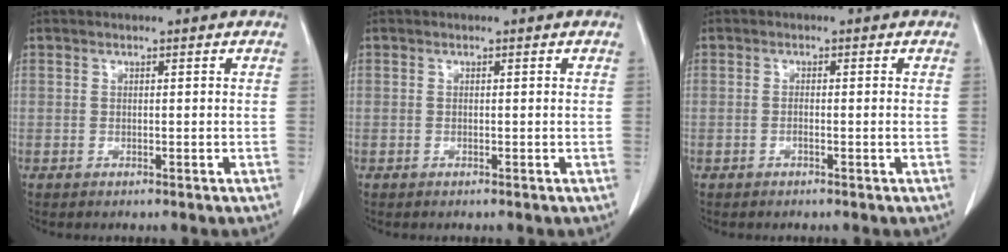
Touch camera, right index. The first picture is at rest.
{"total": 0.0}
{"total": 1.0, "force": [-0.4, -0.1, 1.0], "torque": [-0.017, 0.001, -0.005]}